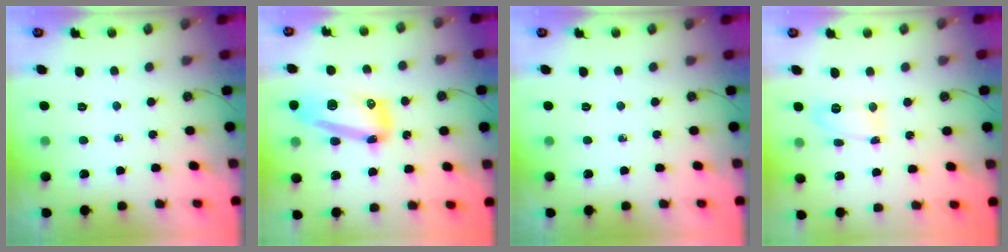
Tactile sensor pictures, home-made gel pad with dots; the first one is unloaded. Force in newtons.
{"total": 15.0, "press": 14.9, "slide": 1.3}
{"total": 0.0}
{"total": 21.4, "press": 9.1, "slide": 19.4}